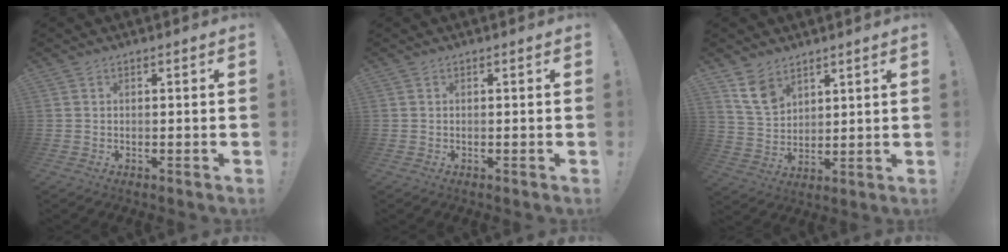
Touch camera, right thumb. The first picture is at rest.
{"total": 0.0}
{"total": 9.3, "force": [6.5, 5.6, 3.7], "torque": [-0.066, -0.036, 0.128]}